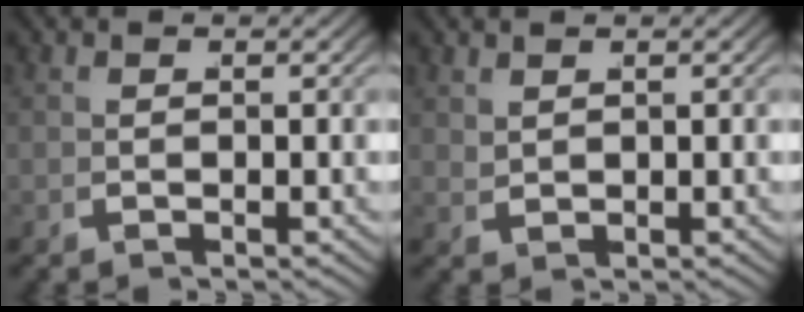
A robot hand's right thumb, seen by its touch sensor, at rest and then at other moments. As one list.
[{"total": 1.3, "force": [1.3, -0.3, 0.0], "torque": [0.005, 0.008, 0.029]}]